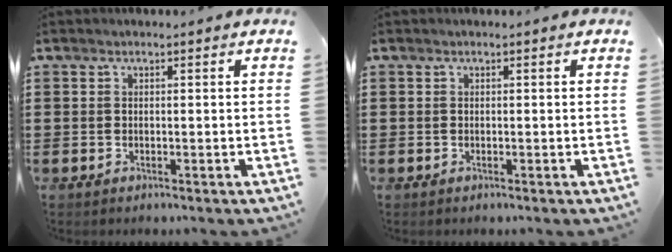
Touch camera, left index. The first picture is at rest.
{"total": 0.0}